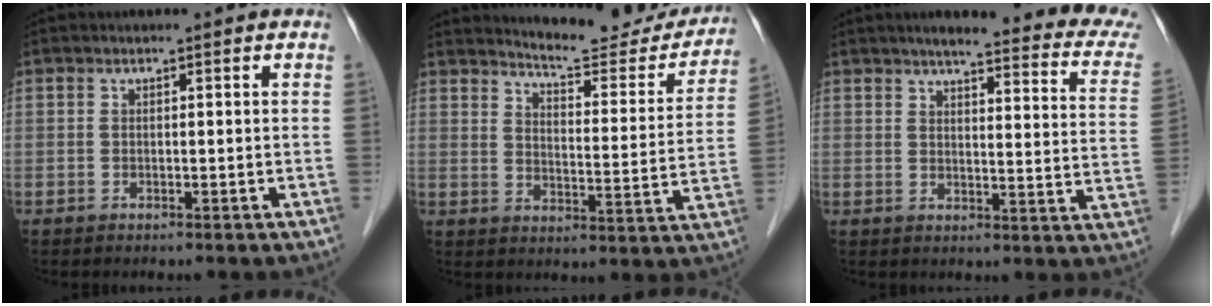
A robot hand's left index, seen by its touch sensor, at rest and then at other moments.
{"total": 15.3, "force": [14.7, 2.5, 3.5], "torque": [-0.037, -0.054, 0.176]}
{"total": 19.6, "force": [17.1, 2.0, 9.4], "torque": [-0.101, -0.038, 0.183]}